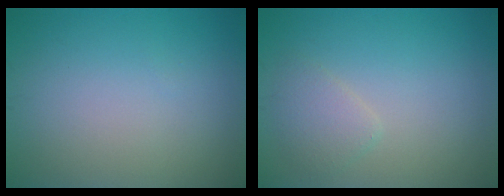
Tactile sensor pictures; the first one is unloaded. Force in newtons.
{"total": 1.7, "press": 1.7, "slide": 0.2}